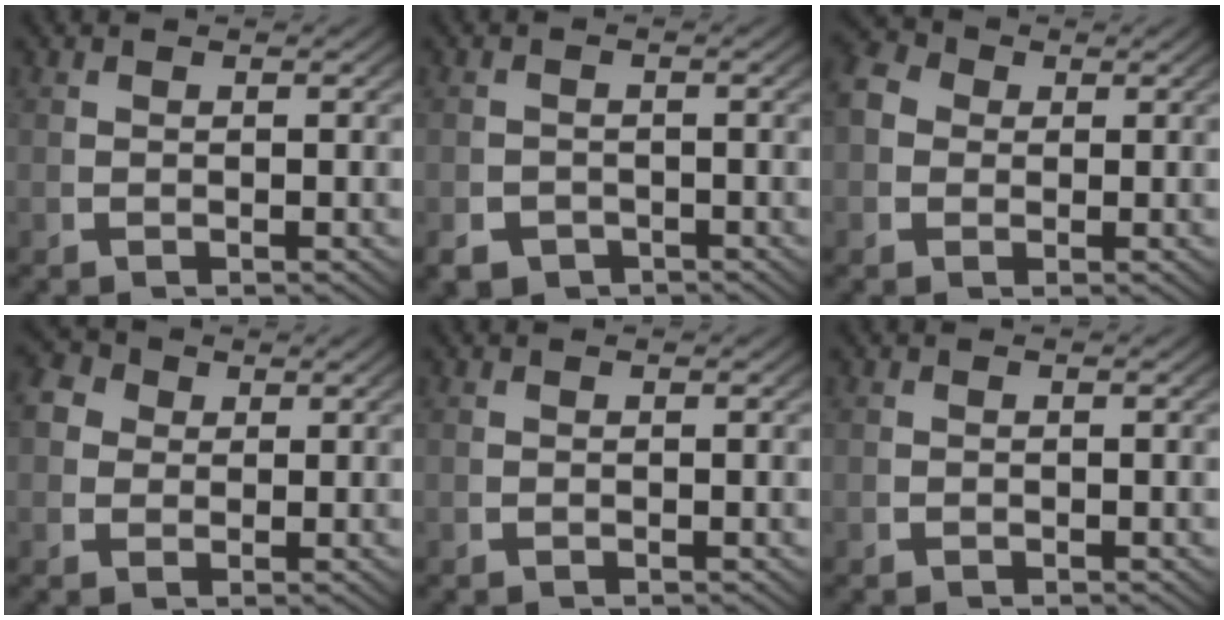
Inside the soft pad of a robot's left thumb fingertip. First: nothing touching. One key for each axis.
{"total": 4.1, "fx": -3.1, "fy": 2.5, "fz": 1.0, "tx": -0.016, "ty": -0.024, "tz": -0.044}
{"total": 4.7, "fx": 1.2, "fy": 4.0, "fz": 2.2, "tx": -0.057, "ty": -0.004, "tz": 0.014}
{"total": 4.9, "fx": 1.6, "fy": 4.0, "fz": 2.3, "tx": -0.059, "ty": -0.009, "tz": 0.025}
{"total": 0.0}
{"total": 0.0}